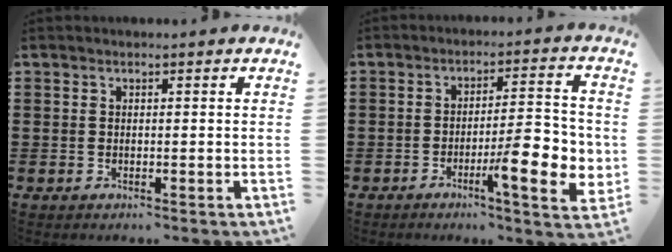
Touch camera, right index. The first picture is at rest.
{"total": 9.5, "force": [-2.8, 2.2, 8.8], "torque": [-0.125, -0.007, -0.045]}